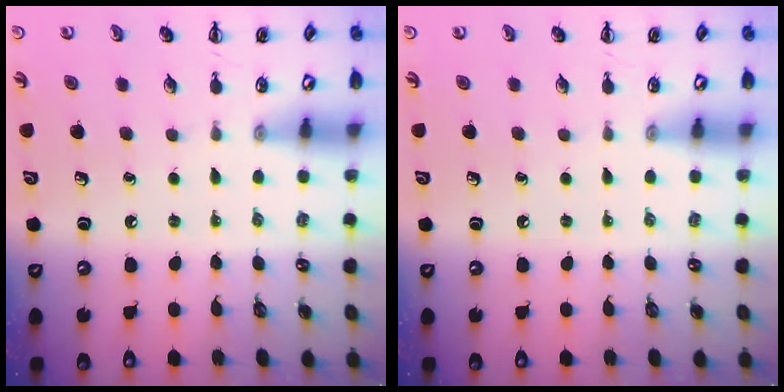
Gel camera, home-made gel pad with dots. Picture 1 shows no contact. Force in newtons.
{"total": 0.0}